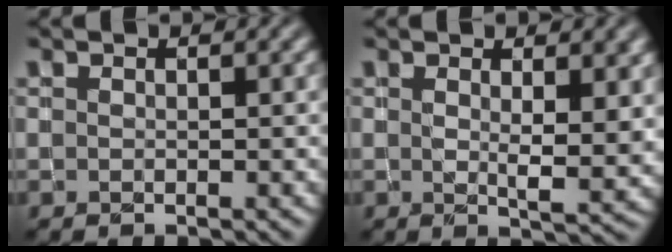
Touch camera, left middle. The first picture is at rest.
{"total": 4.2, "force": [1.6, 1.3, 3.6], "torque": [-0.053, -0.011, 0.029]}